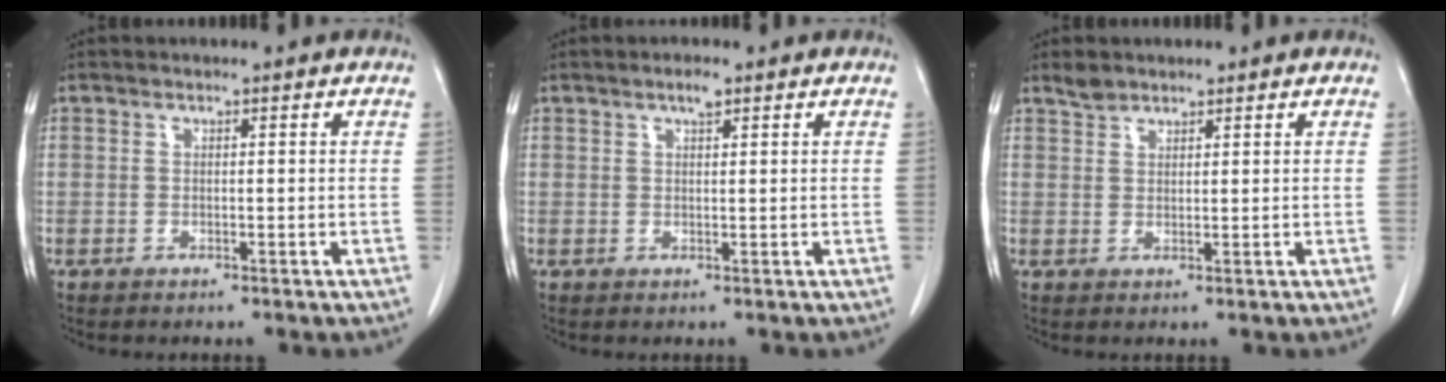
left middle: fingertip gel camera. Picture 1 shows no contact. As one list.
[{"total": 1.6, "force": [1.1, 0.3, 1.1], "torque": [-0.022, 0.001, 0.019]}, {"total": 2.0, "force": [1.8, 0.8, 0.3], "torque": [-0.009, 0.005, 0.034]}]